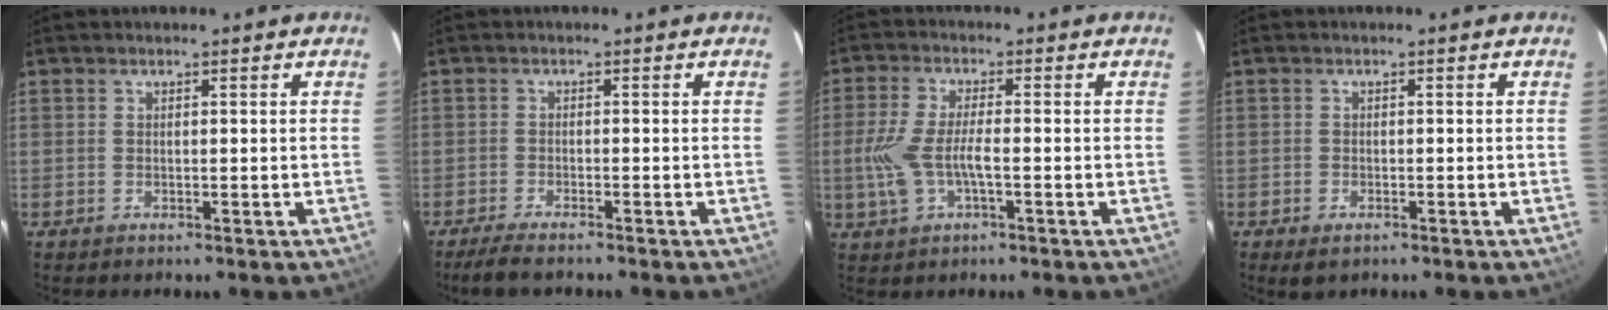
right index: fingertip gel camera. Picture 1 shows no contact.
{"total": 4.5, "force": [-3.8, 0.5, 2.3], "torque": [-0.064, -0.014, -0.071]}
{"total": 8.0, "force": [-1.8, 2.8, 7.2], "torque": [-0.161, -0.002, -0.035]}
{"total": 2.4, "force": [-1.5, 1.3, 1.3], "torque": [-0.027, -0.007, -0.025]}